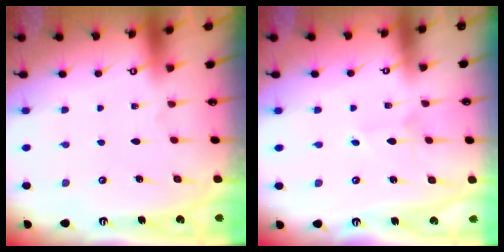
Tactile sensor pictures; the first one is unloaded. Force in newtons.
{"total": 2.2, "press": 2.1, "slide": 0.3}